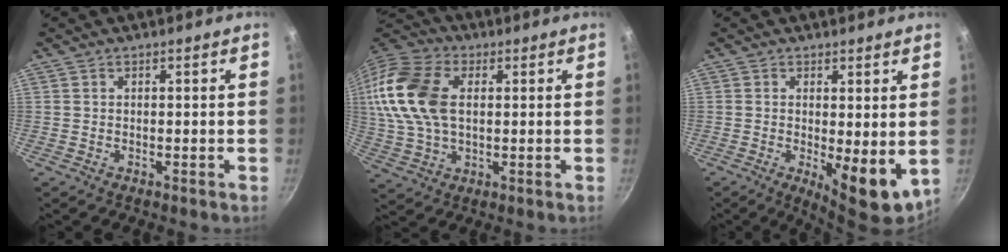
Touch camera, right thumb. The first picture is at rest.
{"total": 17.9, "force": [2.8, 11.5, 13.5], "torque": [-0.266, 0.016, 0.047]}
{"total": 8.8, "force": [-0.5, 3.1, 8.2], "torque": [-0.105, -0.018, 0.002]}